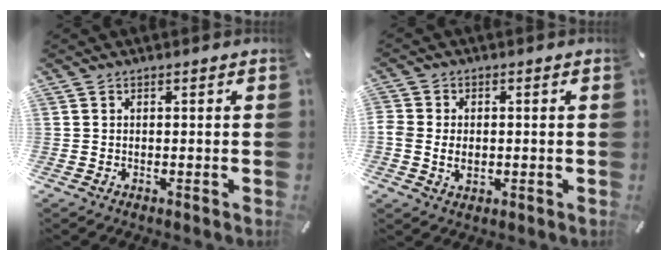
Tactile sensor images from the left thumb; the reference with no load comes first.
{"total": 4.4, "force": [-0.4, 3.5, 2.6], "torque": [-0.064, 0.003, -0.011]}